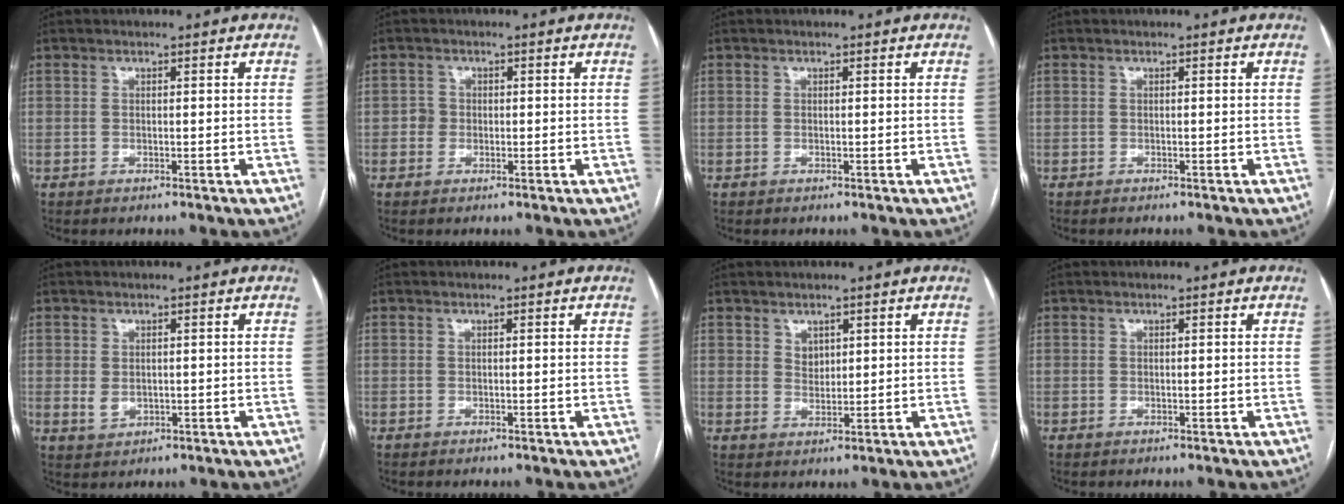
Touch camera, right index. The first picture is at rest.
{"total": 1.5, "force": [-0.3, 1.5, 0.2], "torque": [0.002, 0.006, -0.007]}
{"total": 0.0}
{"total": 0.8, "force": [-0.8, 0.1, 0.3], "torque": [-0.004, -0.001, -0.011]}
{"total": 2.2, "force": [0.0, 1.6, 1.4], "torque": [-0.028, -0.004, 0.007]}
{"total": 0.0}
{"total": 2.1, "force": [1.2, 1.5, 0.9], "torque": [-0.017, -0.002, 0.027]}
{"total": 0.0}